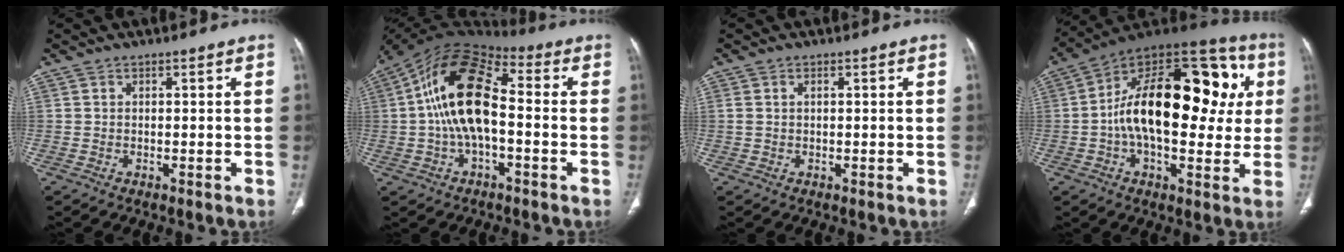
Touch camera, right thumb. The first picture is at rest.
{"total": 16.4, "force": [-0.5, 8.3, 14.1], "torque": [-0.262, 0.042, -0.020]}
{"total": 1.5, "force": [0.4, 0.9, 1.1], "torque": [-0.034, 0.012, 0.015]}
{"total": 28.1, "force": [2.9, 14.6, 23.8], "torque": [-0.342, 0.039, 0.035]}